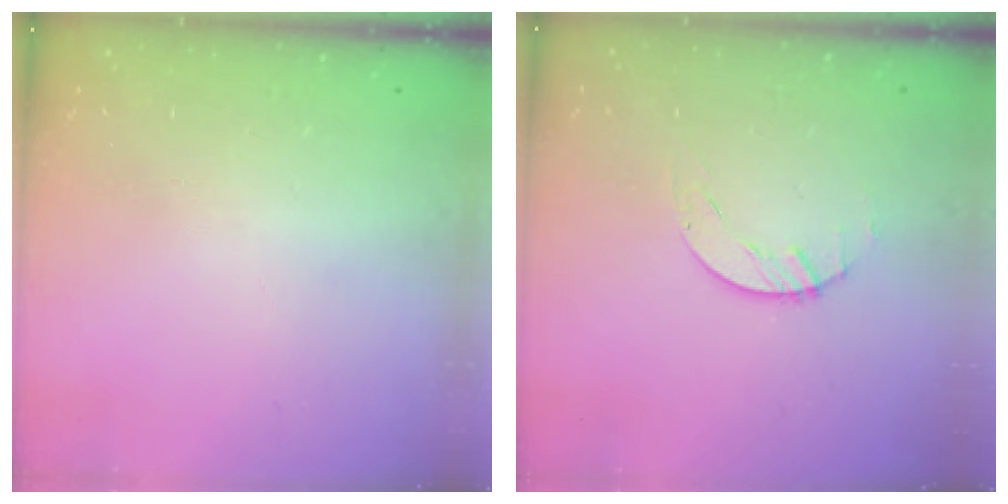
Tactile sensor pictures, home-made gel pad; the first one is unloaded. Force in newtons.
{"total": 1.5, "press": 1.4, "slide": 0.1}